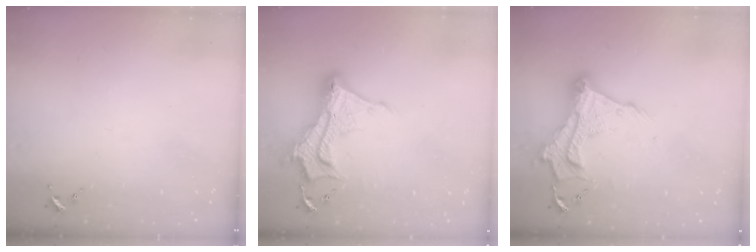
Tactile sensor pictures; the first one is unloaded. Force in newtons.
{"total": 15.5, "press": 15.5, "slide": 1.2}
{"total": 15.9, "press": 15.8, "slide": 1.3}